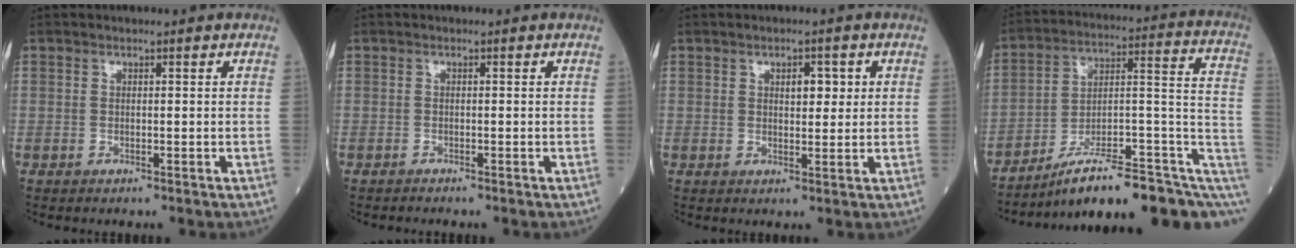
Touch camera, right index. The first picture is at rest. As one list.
[{"total": 0.5, "force": [-0.5, -0.1, 0.0], "torque": [-0.002, -0.001, -0.011]}, {"total": 3.1, "force": [1.0, 1.5, 2.5], "torque": [-0.033, 0.003, 0.014]}, {"total": 20.2, "force": [-12.2, 4.2, 15.6], "torque": [-0.155, 0.057, -0.181]}]